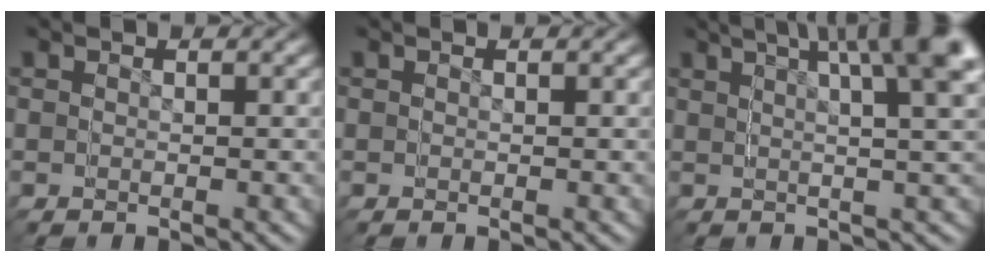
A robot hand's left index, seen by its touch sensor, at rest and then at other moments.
{"total": 0.0}
{"total": 6.1, "force": [2.4, 0.5, 5.6], "torque": [-0.053, 0.028, 0.034]}